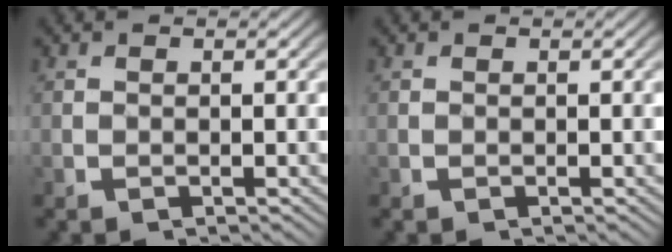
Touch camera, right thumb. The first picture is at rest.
{"total": 0.0}